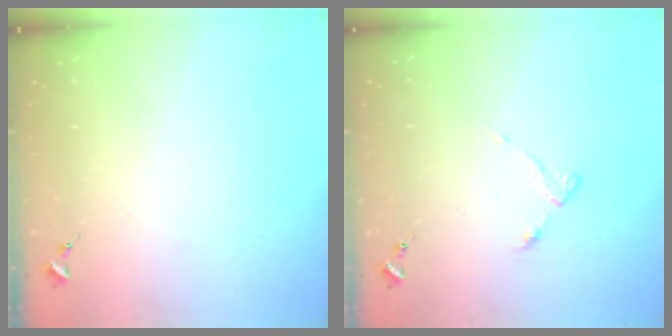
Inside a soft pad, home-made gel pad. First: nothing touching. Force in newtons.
{"total": 3.5, "press": 3.5, "slide": 0.5}